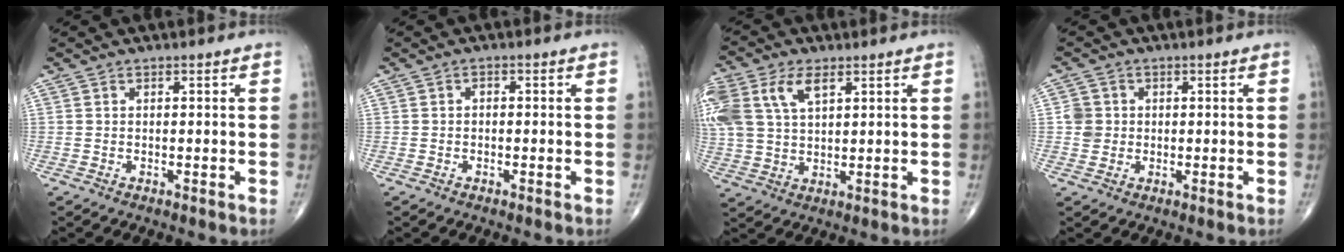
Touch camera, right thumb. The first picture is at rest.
{"total": 0.9, "force": [-0.1, 0.6, 0.6], "torque": [-0.004, 0.004, -0.006]}
{"total": 15.4, "force": [6.1, 9.2, 10.7], "torque": [-0.268, 0.013, 0.120]}
{"total": 3.2, "force": [0.2, 3.1, 0.8], "torque": [0.006, 0.005, 0.003]}